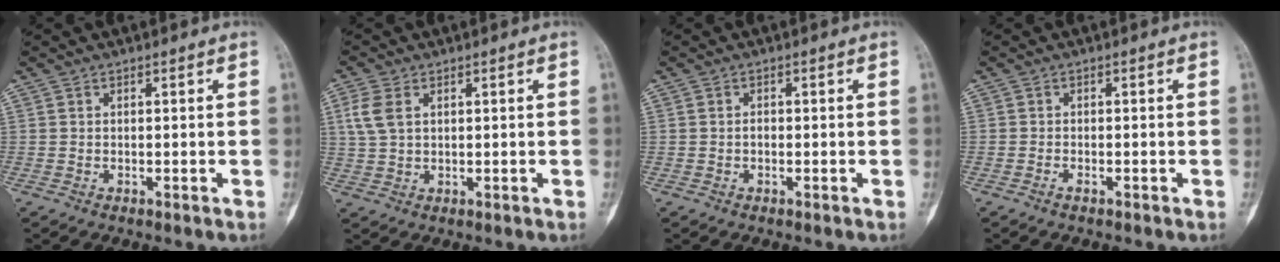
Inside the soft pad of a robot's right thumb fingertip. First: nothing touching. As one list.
[{"total": 4.8, "force": [1.6, 3.0, 3.4], "torque": [-0.083, 0.006, 0.036]}, {"total": 0.7, "force": [-0.3, 0.4, 0.5], "torque": [-0.003, 0.002, -0.008]}, {"total": 0.6, "force": [-0.5, 0.2, 0.3], "torque": [-0.009, 0.002, -0.013]}]